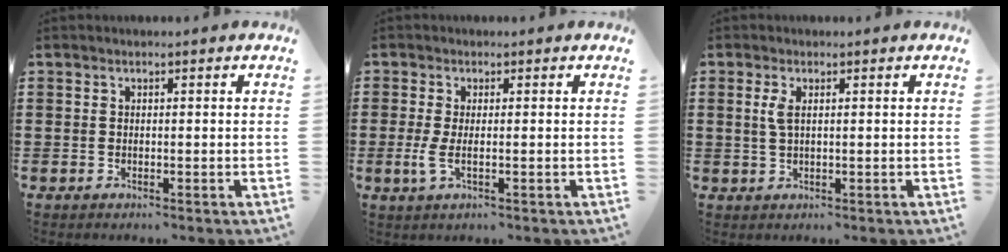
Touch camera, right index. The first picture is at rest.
{"total": 2.7, "force": [-0.4, 0.4, 2.6], "torque": [-0.063, -0.009, -0.012]}
{"total": 2.1, "force": [0.5, 0.7, 1.9], "torque": [-0.040, 0.004, 0.007]}